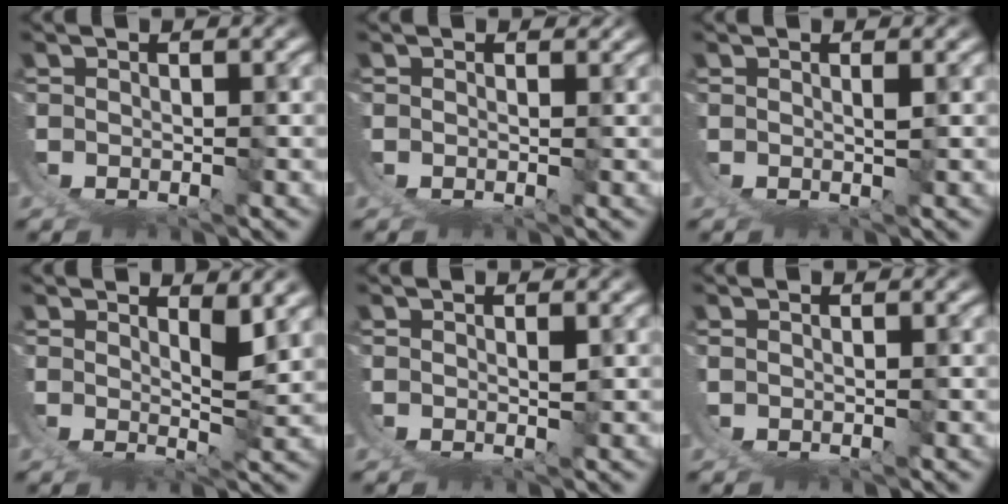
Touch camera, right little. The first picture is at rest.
{"total": 0.5, "force": [0.5, 0.1, 0.1], "torque": [0.002, 0.000, 0.006]}
{"total": 1.0, "force": [0.5, -0.9, 0.2], "torque": [0.003, 0.000, 0.010]}
{"total": 2.7, "force": [1.7, -0.9, 1.8], "torque": [-0.019, -0.017, 0.035]}
{"total": 0.7, "force": [0.4, -0.5, 0.3], "torque": [0.000, -0.001, 0.009]}
{"total": 0.0}